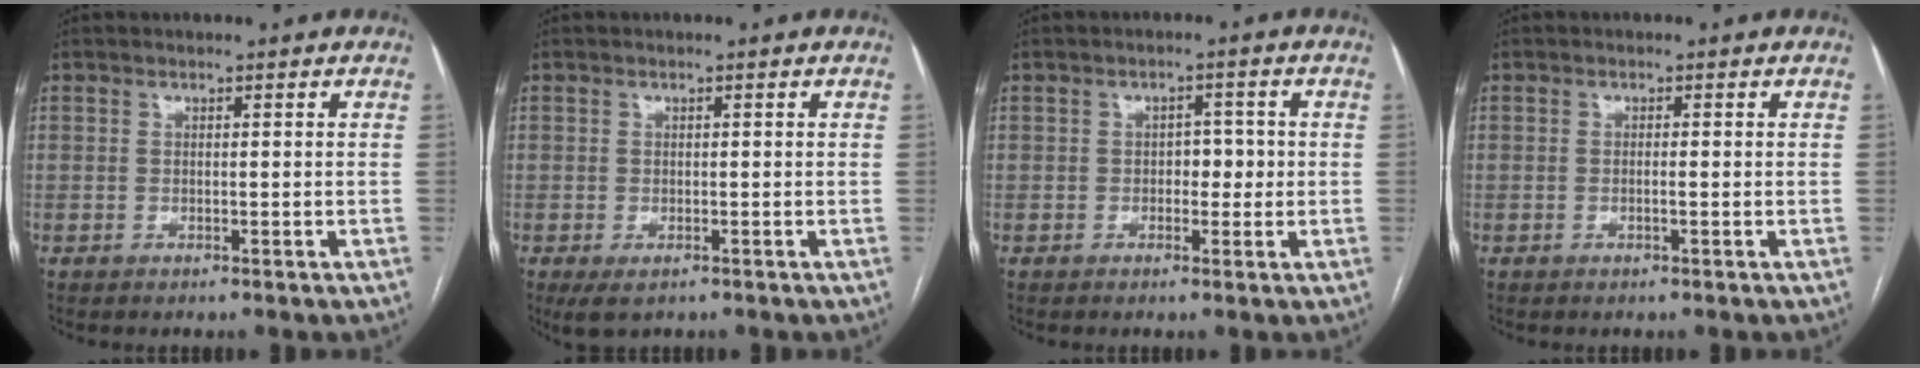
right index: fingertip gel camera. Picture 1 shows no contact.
{"total": 2.8, "force": [-1.4, 1.5, 1.9], "torque": [-0.038, -0.007, -0.016]}
{"total": 2.9, "force": [-0.2, 1.8, 2.2], "torque": [-0.023, 0.009, -0.004]}
{"total": 0.8, "force": [-0.2, 0.0, 0.8], "torque": [-0.014, 0.001, -0.004]}